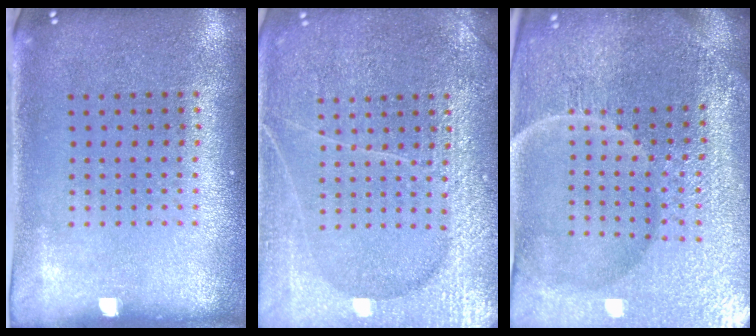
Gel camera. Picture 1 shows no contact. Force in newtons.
{"total": 6.5, "press": 6.4, "slide": 0.8}
{"total": 6.1, "press": 5.5, "slide": 2.5}